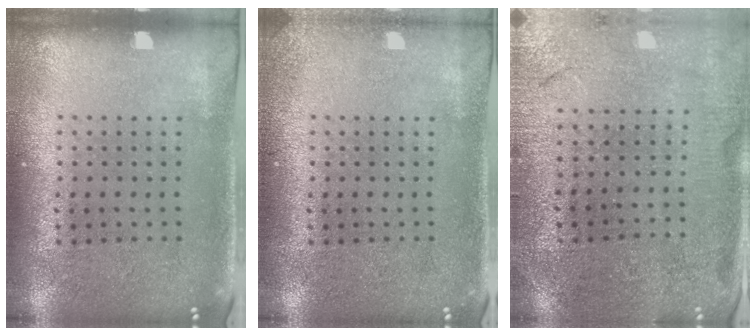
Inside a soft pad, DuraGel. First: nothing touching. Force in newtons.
{"total": 1.1, "press": 1.1, "slide": 0.1}
{"total": 0.5, "press": 0.5, "slide": 0.2}